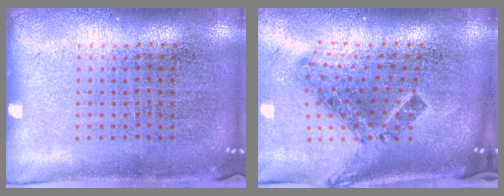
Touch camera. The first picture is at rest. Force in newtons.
{"total": 1.9, "press": 1.3, "slide": 1.4}